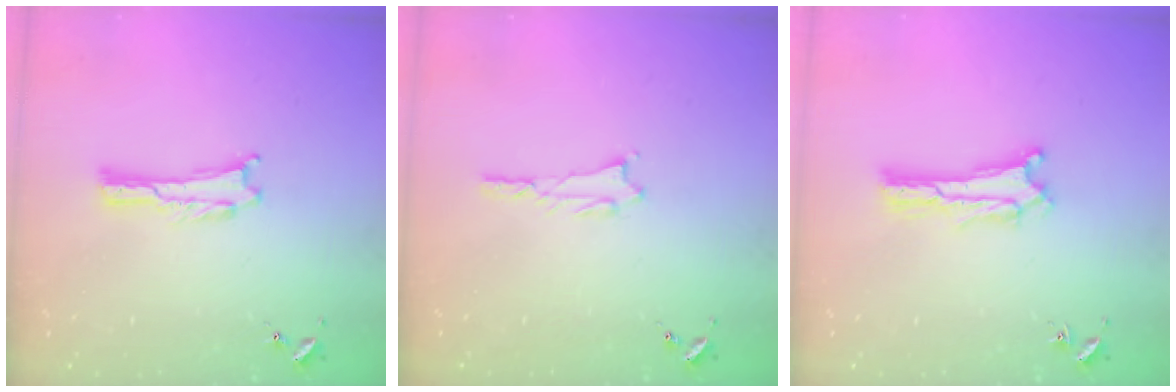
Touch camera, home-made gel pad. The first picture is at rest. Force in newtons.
{"total": 0.9, "press": 0.9, "slide": 0.2}
{"total": 0.7, "press": 0.6, "slide": 0.2}